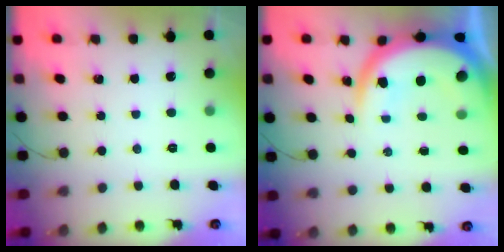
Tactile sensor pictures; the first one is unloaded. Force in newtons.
{"total": 13.8, "press": 13.7, "slide": 1.3}